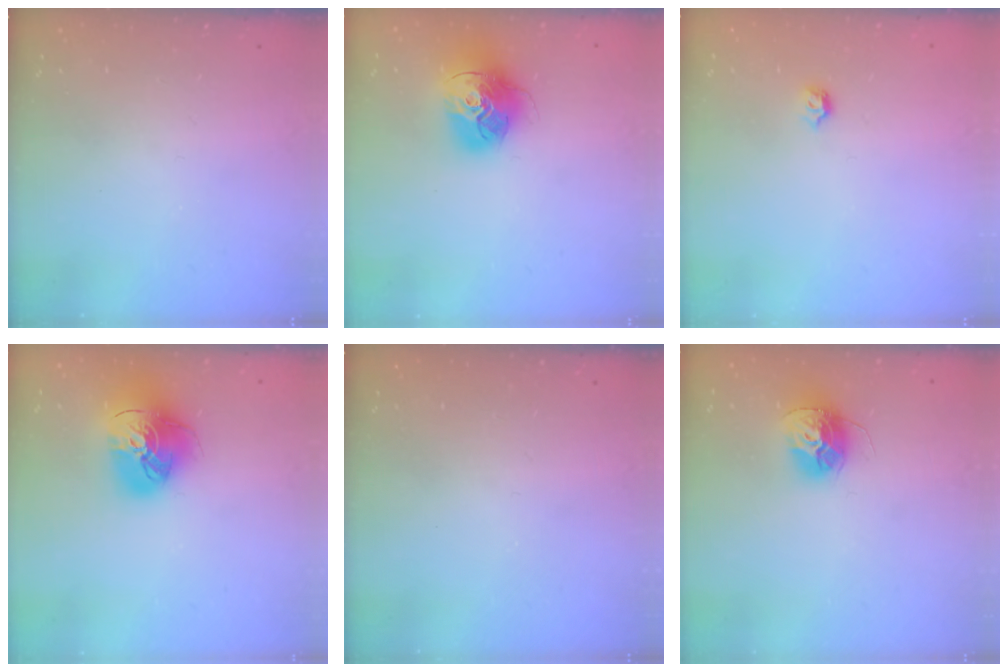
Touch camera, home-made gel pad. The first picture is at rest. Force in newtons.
{"total": 16.1, "press": 16.0, "slide": 1.6}
{"total": 4.0, "press": 4.0, "slide": 0.8}
{"total": 17.6, "press": 17.5, "slide": 1.7}
{"total": 0.0}
{"total": 14.0, "press": 13.9, "slide": 1.1}